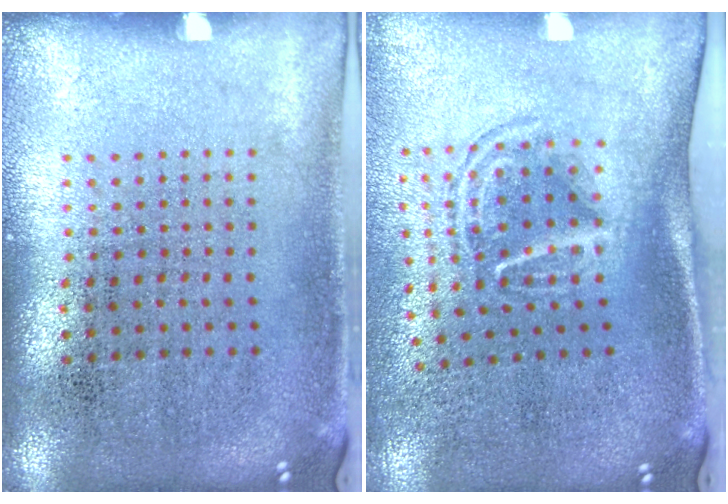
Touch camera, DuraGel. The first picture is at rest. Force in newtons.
{"total": 1.6, "press": 1.1, "slide": 1.2}